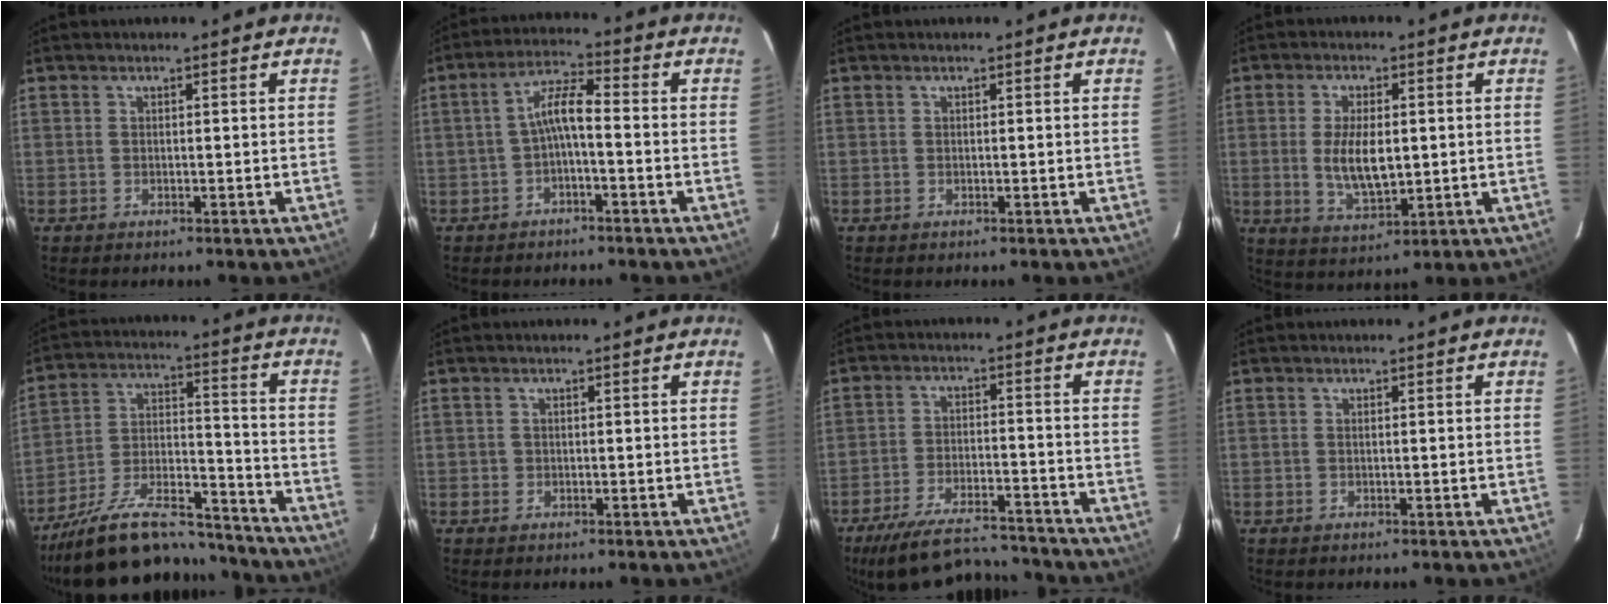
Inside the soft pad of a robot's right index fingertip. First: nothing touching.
{"total": 4.9, "force": [-1.6, 1.0, 4.5], "torque": [-0.098, 0.015, -0.031]}
{"total": 0.0}
{"total": 8.6, "force": [-0.1, 4.0, 7.7], "torque": [-0.148, -0.009, 0.005]}
{"total": 24.8, "force": [-20.3, 7.7, 12.0], "torque": [-0.219, -0.001, -0.305]}
{"total": 0.7, "force": [-0.1, 0.7, 0.0], "torque": [0.002, 0.001, 0.000]}
{"total": 17.8, "force": [-15.7, 4.8, 7.0], "torque": [-0.152, -0.004, -0.234]}
{"total": 0.0}